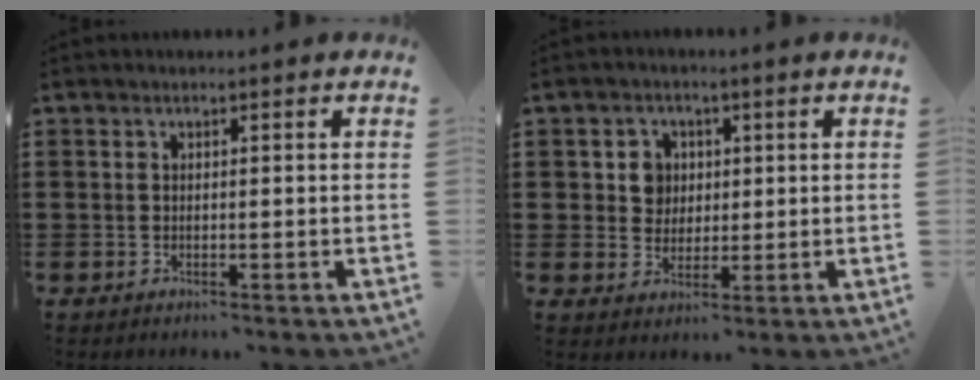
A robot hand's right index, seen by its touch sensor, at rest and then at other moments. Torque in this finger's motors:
{"motor_torque": [0.37, 0.37, 0.09, 0.03]}